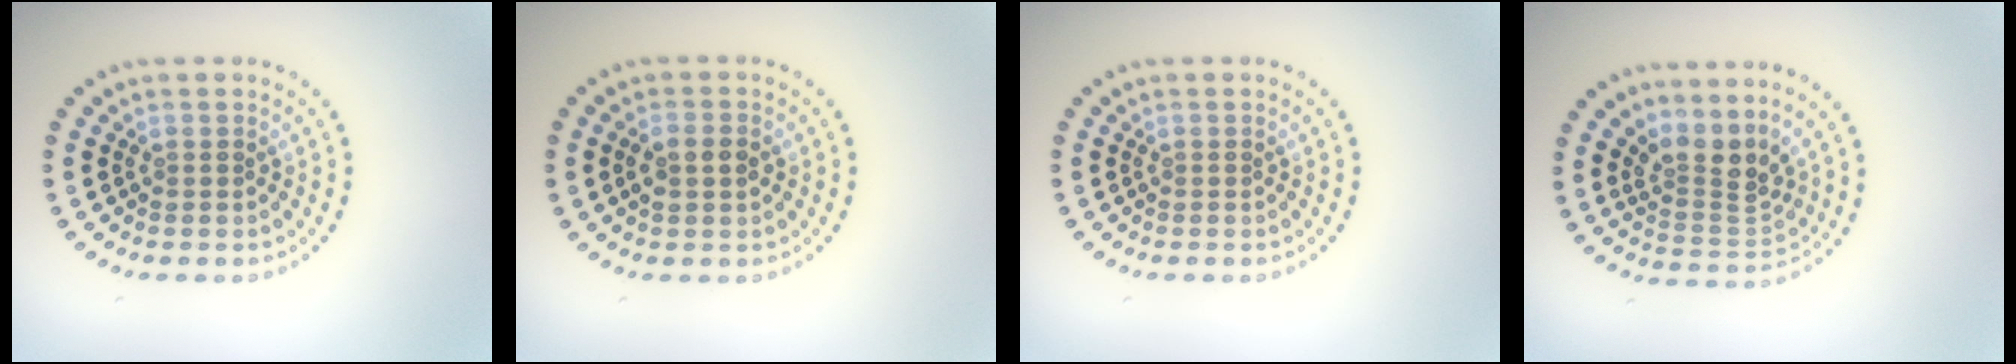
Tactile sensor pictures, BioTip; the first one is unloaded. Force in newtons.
{"total": 1.9, "press": 1.9, "slide": 0.1}
{"total": 0.0}
{"total": 3.5, "press": 2.4, "slide": 2.5}